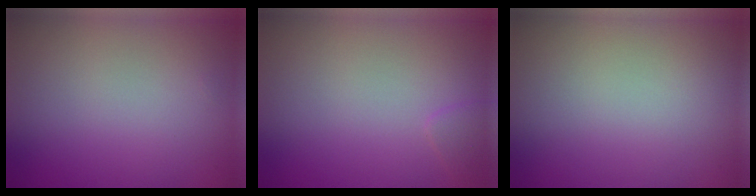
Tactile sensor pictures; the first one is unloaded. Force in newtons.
{"total": 0.8, "press": 0.7, "slide": 0.2}
{"total": 0.0}